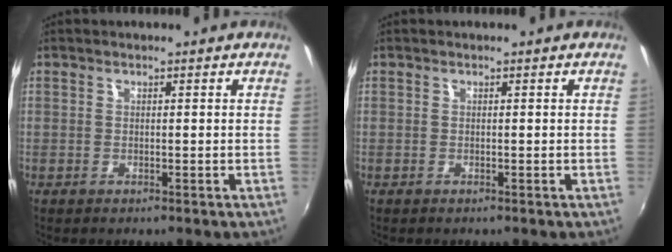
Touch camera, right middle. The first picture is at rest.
{"total": 0.0}